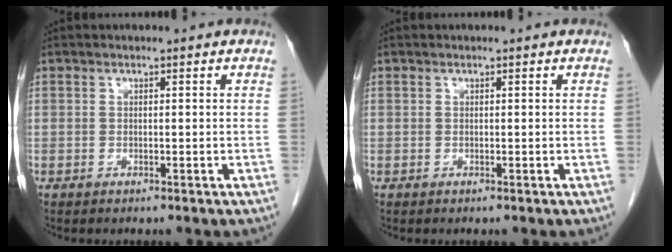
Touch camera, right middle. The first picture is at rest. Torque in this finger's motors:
{"motor_torque": [0.00, 0.00, 0.00, -0.01]}